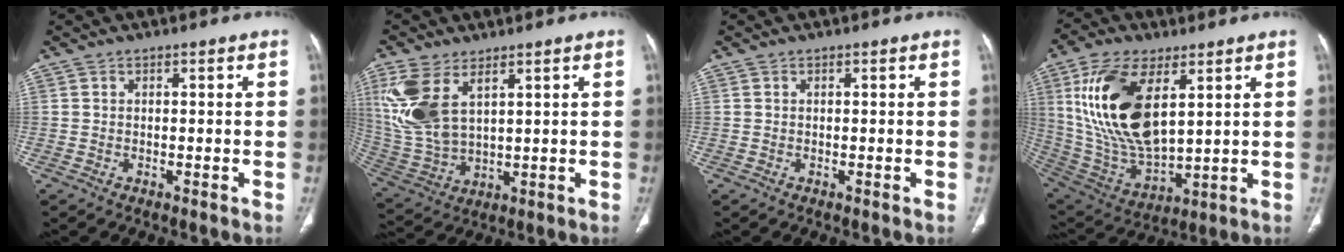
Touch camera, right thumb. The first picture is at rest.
{"total": 13.3, "force": [5.7, 6.8, 9.9], "torque": [-0.226, -0.013, 0.135]}
{"total": 0.0}
{"total": 21.0, "force": [6.6, 10.2, 17.1], "torque": [-0.329, -0.029, 0.136]}